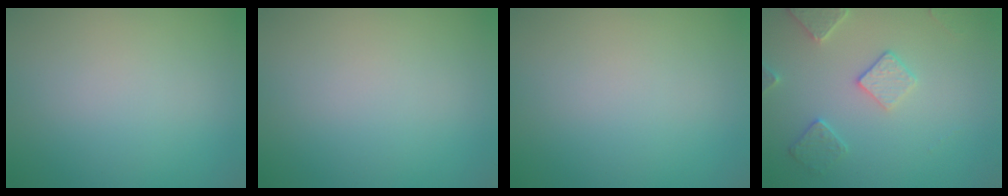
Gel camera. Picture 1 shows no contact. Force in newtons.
{"total": 0.0}
{"total": 0.0}
{"total": 2.9, "press": 2.9, "slide": 0.1}